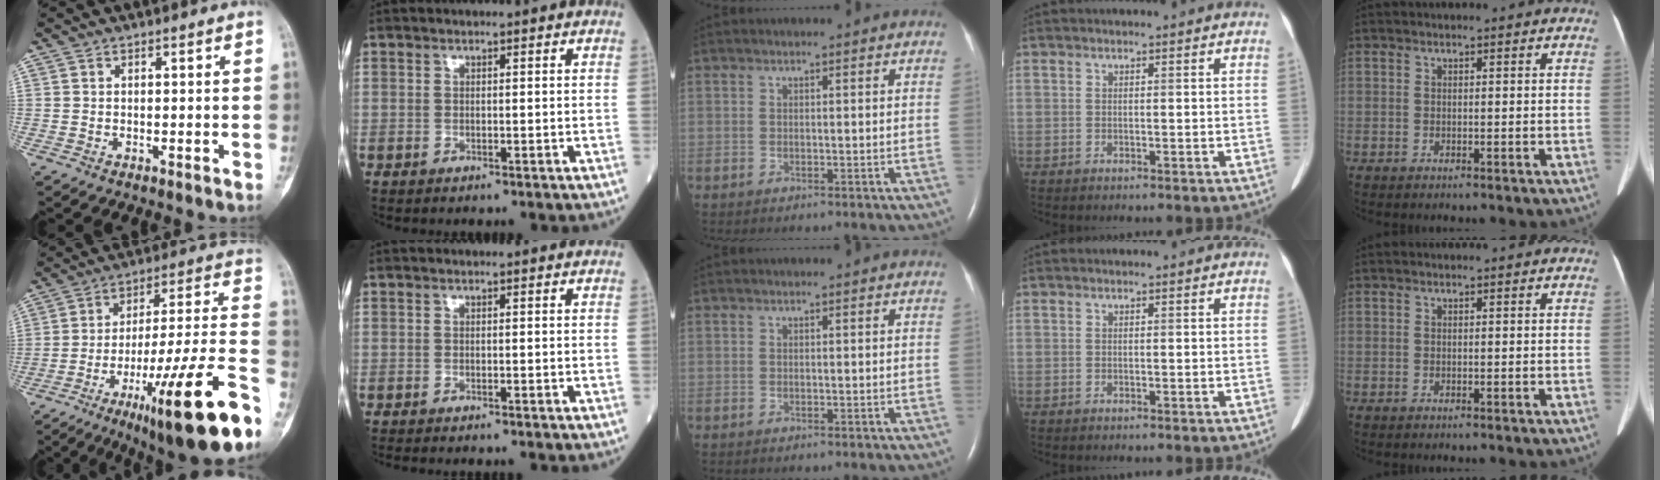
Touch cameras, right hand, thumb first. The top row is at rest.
{"thumb": {"total": 25.0, "force": [-13.0, 2.8, 21.2], "torque": [-0.286, 0.052, -0.199]}, "index": {"total": 3.4, "force": [-3.0, 0.4, 1.6], "torque": [-0.021, -0.007, -0.037]}}